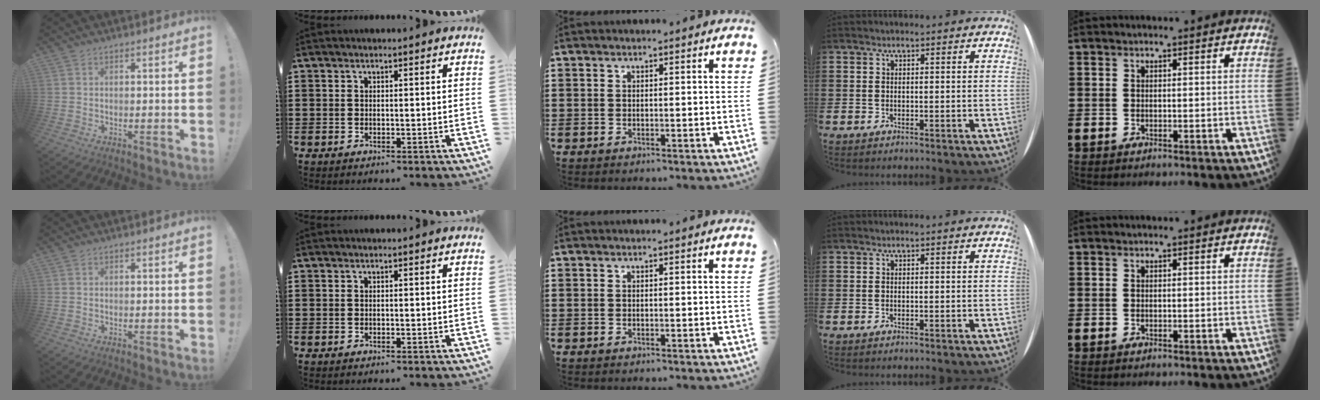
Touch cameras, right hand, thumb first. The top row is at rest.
{}